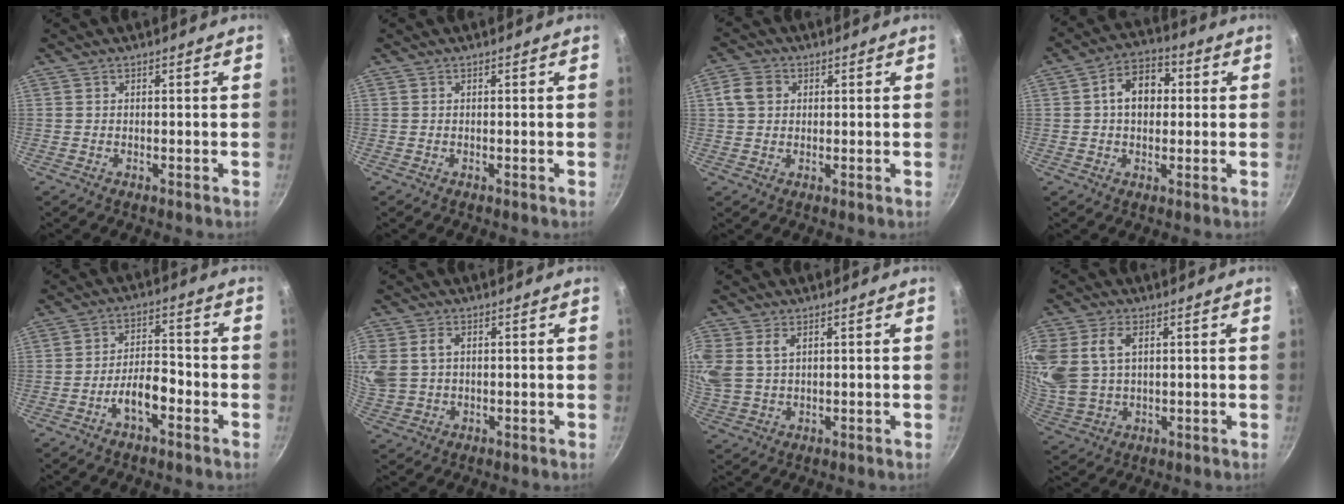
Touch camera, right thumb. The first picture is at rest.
{"total": 0.0}
{"total": 3.8, "force": [1.0, 3.2, 1.8], "torque": [-0.021, 0.003, 0.013]}
{"total": 9.4, "force": [1.3, 6.7, 6.4], "torque": [-0.063, 0.021, 0.006]}
{"total": 5.9, "force": [-3.5, 2.1, 4.3], "torque": [-0.061, 0.037, -0.059]}
{"total": 11.4, "force": [2.5, 8.8, 6.7], "torque": [-0.162, 0.016, 0.053]}
{"total": 11.0, "force": [3.7, 7.6, 6.9], "torque": [-0.162, 0.014, 0.078]}
{"total": 15.0, "force": [4.2, 10.3, 9.9], "torque": [-0.224, 0.005, 0.091]}